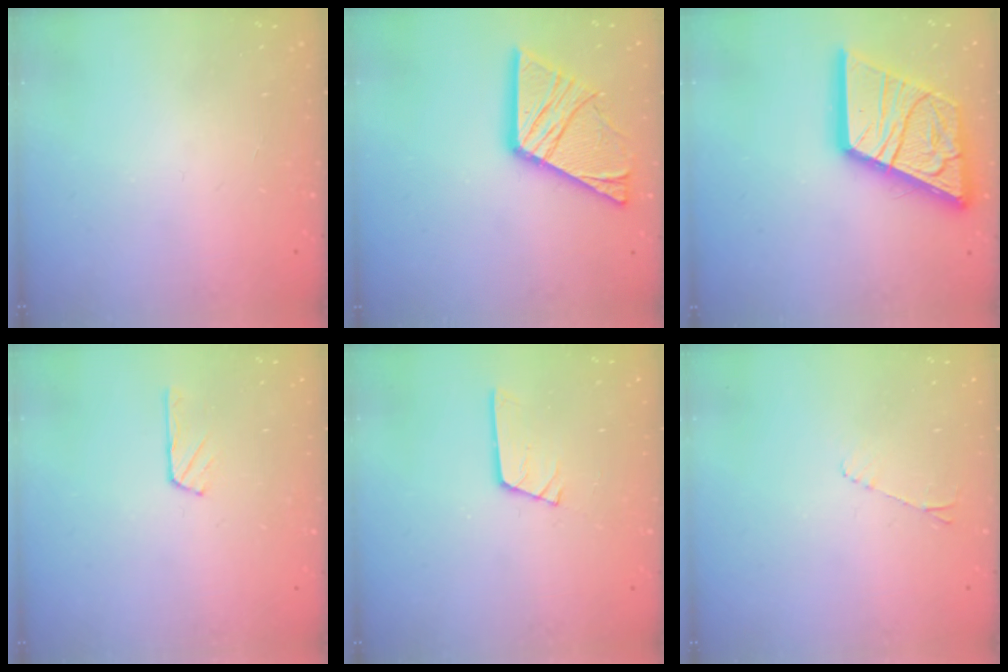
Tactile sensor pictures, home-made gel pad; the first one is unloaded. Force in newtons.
{"total": 18.4, "press": 18.3, "slide": 1.8}
{"total": 27.4, "press": 27.2, "slide": 3.1}
{"total": 3.5, "press": 3.5, "slide": 0.4}
{"total": 3.2, "press": 3.2, "slide": 0.1}
{"total": 4.4, "press": 4.3, "slide": 0.7}